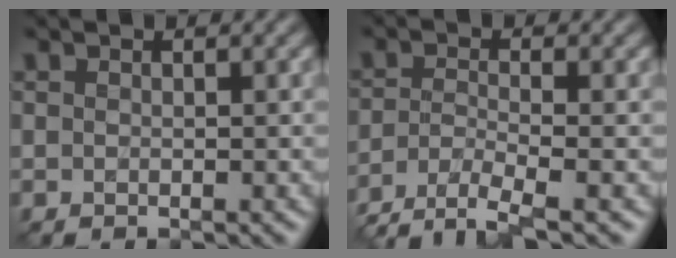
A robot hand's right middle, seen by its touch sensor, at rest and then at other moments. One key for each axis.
{"total": 4.1, "fx": -3.2, "fy": 0.8, "fz": 2.5, "tx": -0.048, "ty": -0.010, "tz": -0.068}